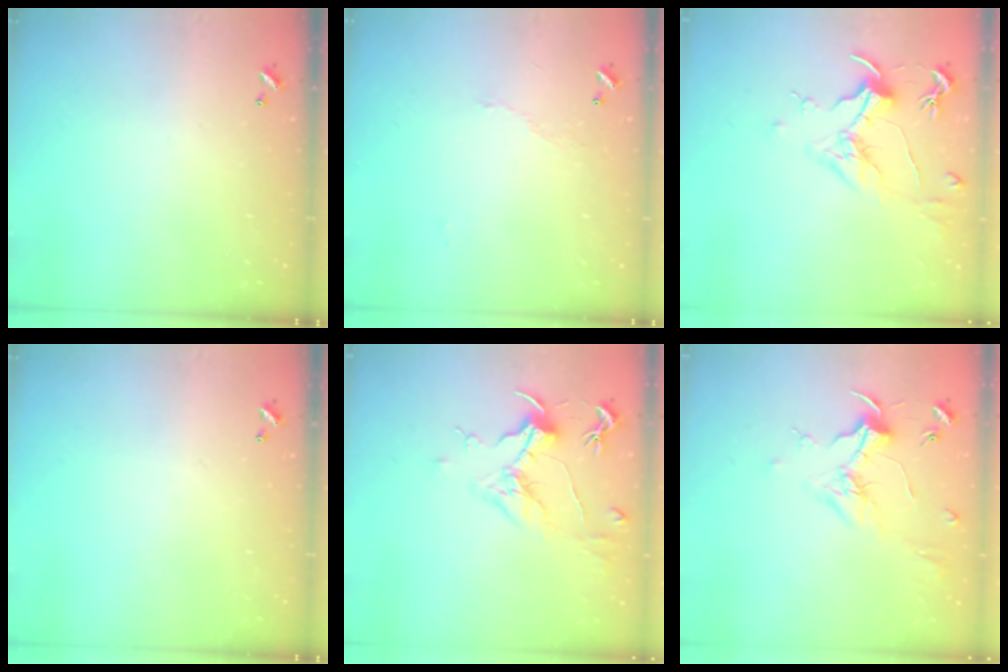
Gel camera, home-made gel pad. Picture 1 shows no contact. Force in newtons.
{"total": 2.9, "press": 2.8, "slide": 0.6}
{"total": 1.6, "press": 1.4, "slide": 0.7}
{"total": 0.0}
{"total": 1.5, "press": 1.3, "slide": 0.8}
{"total": 1.8, "press": 1.6, "slide": 0.7}